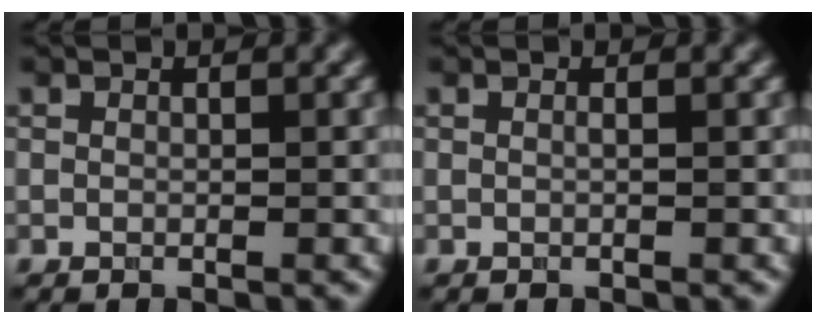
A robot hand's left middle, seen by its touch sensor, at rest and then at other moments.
{"total": 0.0}